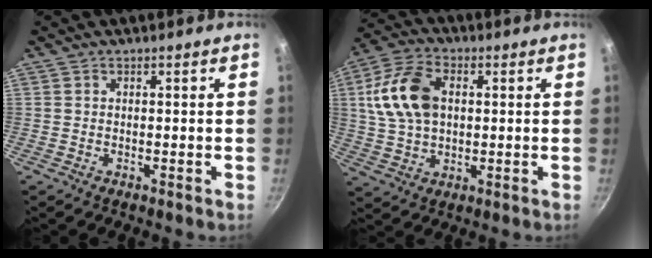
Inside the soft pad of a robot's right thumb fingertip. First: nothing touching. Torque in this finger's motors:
{"motor_torque": [-0.89, 1.09, 0.31, -0.17, 0.14]}